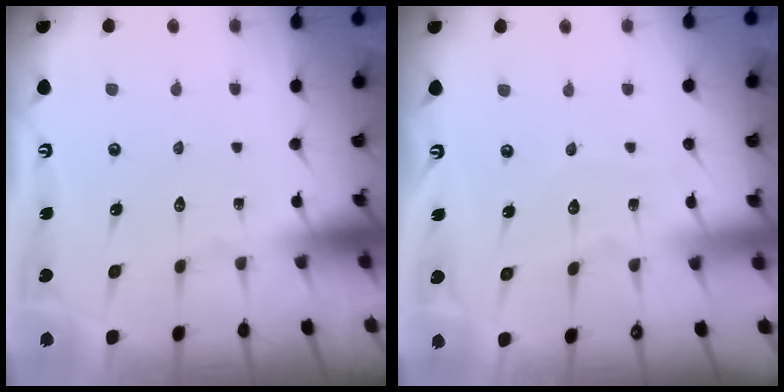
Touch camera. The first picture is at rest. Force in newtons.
{"total": 4.3, "press": 4.3, "slide": 0.4}